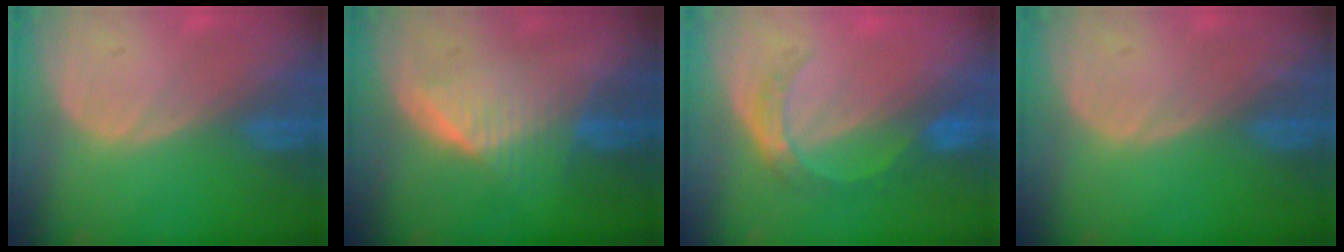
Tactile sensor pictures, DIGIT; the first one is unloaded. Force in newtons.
{"total": 6.4, "press": 5.8, "slide": 2.6}
{"total": 5.1, "press": 4.6, "slide": 2.2}
{"total": 0.0}